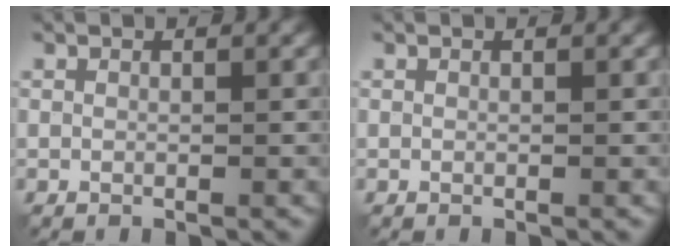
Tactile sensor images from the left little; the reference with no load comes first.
{"total": 0.0}